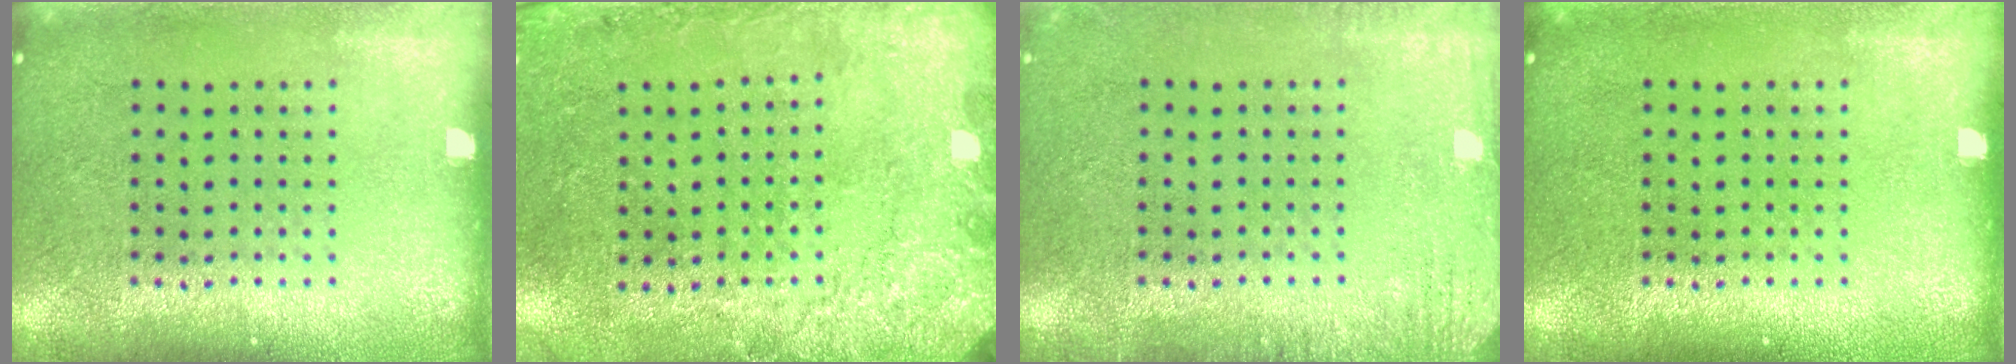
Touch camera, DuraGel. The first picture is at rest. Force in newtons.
{"total": 2.7, "press": 2.0, "slide": 1.8}
{"total": 1.7, "press": 1.7, "slide": 0.2}
{"total": 0.0}